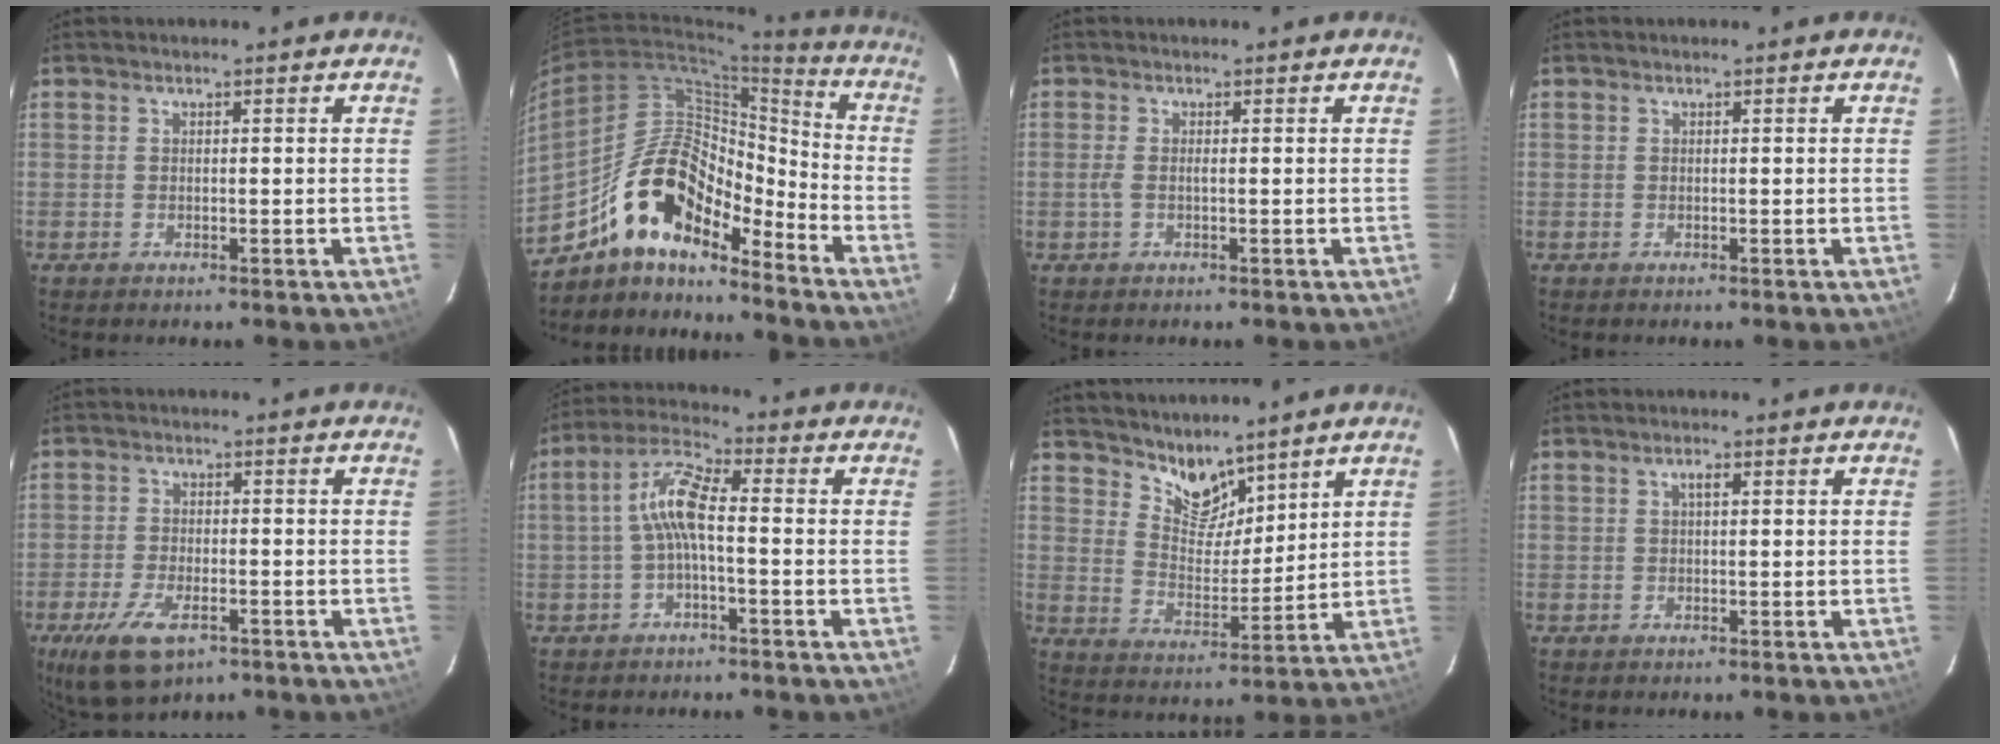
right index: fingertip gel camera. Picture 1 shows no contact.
{"total": 16.8, "force": [-12.7, 5.9, 9.2], "torque": [-0.165, 0.020, -0.235]}
{"total": 1.4, "force": [-0.3, -0.1, 1.3], "torque": [-0.028, -0.001, -0.008]}
{"total": 0.0}
{"total": 10.2, "force": [-5.6, 4.7, 7.0], "torque": [-0.159, -0.021, -0.097]}
{"total": 7.0, "force": [-1.0, 1.7, 6.8], "torque": [-0.151, 0.021, -0.023]}
{"total": 8.0, "force": [6.8, 3.5, 2.5], "torque": [-0.034, 0.001, 0.130]}
{"total": 1.2, "force": [0.4, 0.4, 1.0], "torque": [-0.018, 0.006, 0.005]}